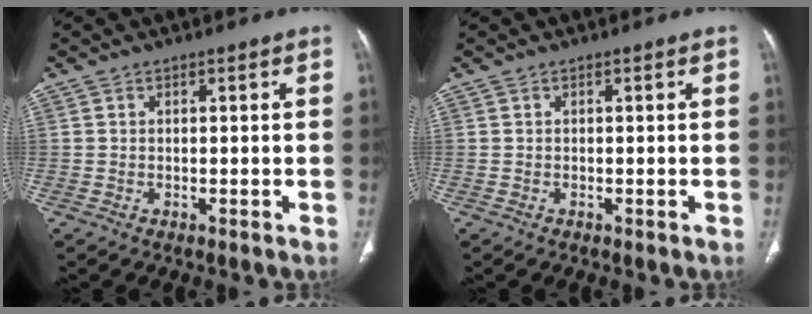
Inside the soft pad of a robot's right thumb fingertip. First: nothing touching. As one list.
[{"total": 0.0}]